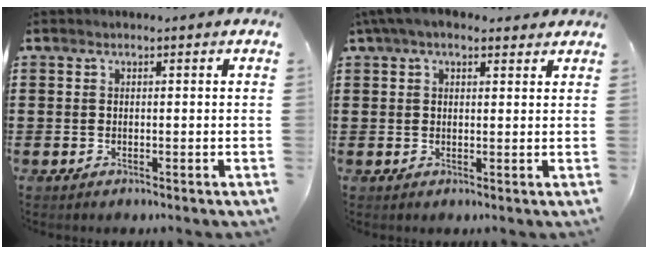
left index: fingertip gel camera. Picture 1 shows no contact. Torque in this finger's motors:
{"motor_torque": [2.14, 0.00, 0.84, 0.21]}